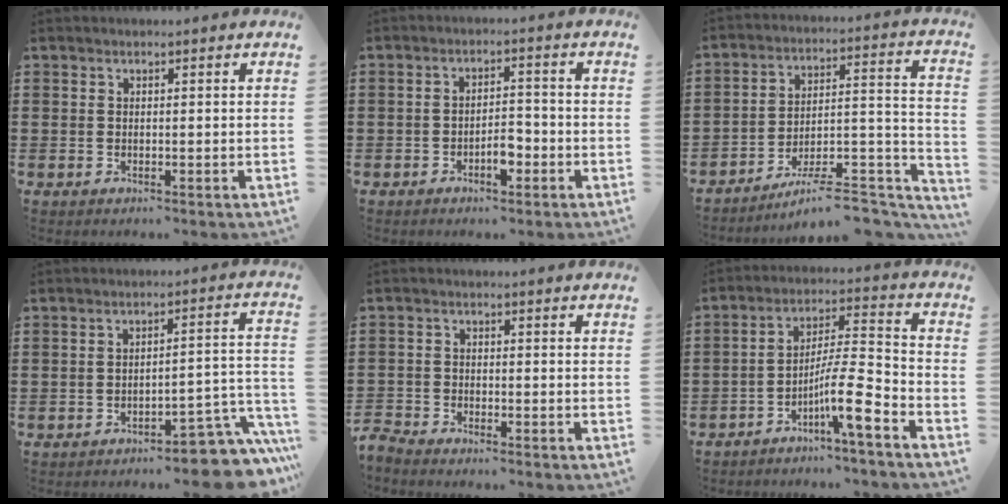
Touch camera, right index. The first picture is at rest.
{"total": 3.7, "force": [-2.1, 1.6, 2.6], "torque": [-0.046, 0.007, -0.039]}
{"total": 9.0, "force": [-7.4, 2.0, 4.7], "torque": [-0.061, 0.017, -0.138]}
{"total": 7.4, "force": [-6.1, 1.2, 4.1], "torque": [-0.049, 0.005, -0.111]}
{"total": 2.4, "force": [-2.4, 0.1, -0.1], "torque": [-0.011, -0.001, -0.056]}
{"total": 9.6, "force": [-5.4, 1.3, 7.9], "torque": [-0.138, 0.001, -0.099]}